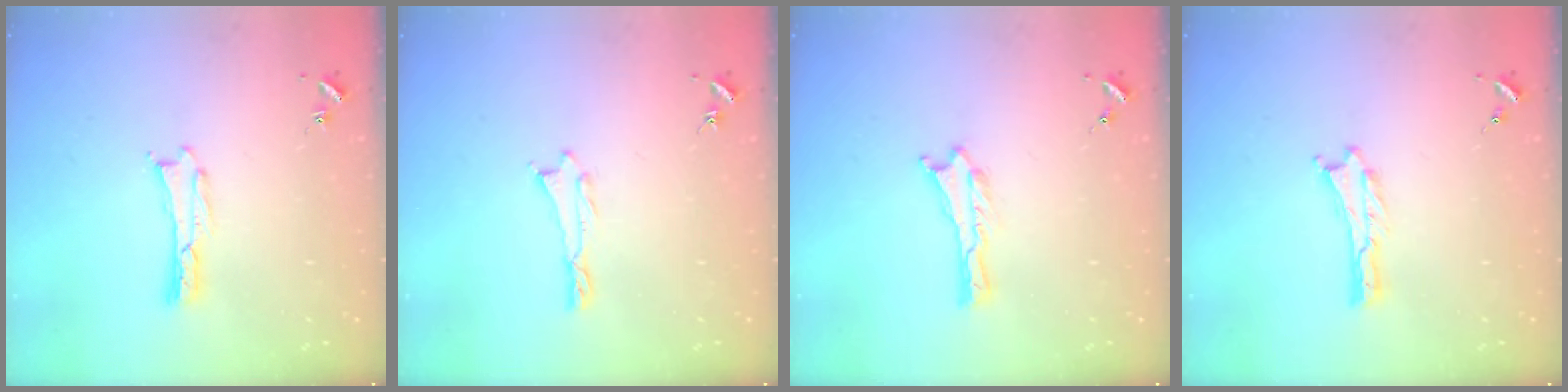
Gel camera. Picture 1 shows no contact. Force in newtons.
{"total": 0.0}
{"total": 0.0}
{"total": 0.0}